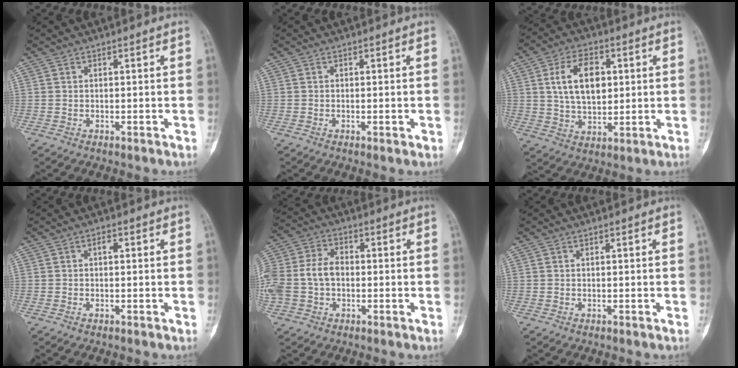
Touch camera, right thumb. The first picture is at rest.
{"total": 1.0, "force": [-0.2, 0.3, 0.9], "torque": [-0.010, -0.001, -0.004]}
{"total": 11.2, "force": [2.5, 6.9, 8.5], "torque": [-0.129, -0.004, 0.047]}
{"total": 1.2, "force": [0.2, 0.6, 1.0], "torque": [-0.011, 0.005, -0.002]}
{"total": 11.8, "force": [-0.8, 8.6, 8.1], "torque": [-0.188, 0.028, -0.017]}
{"total": 0.0}